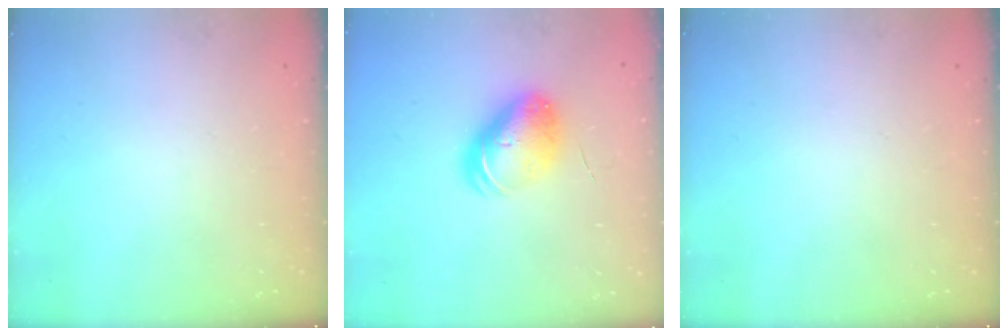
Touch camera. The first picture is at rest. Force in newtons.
{"total": 9.4, "press": 9.2, "slide": 1.6}
{"total": 0.0}